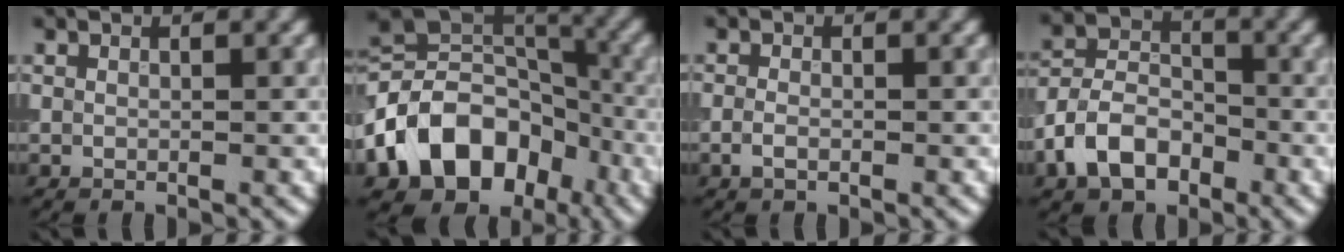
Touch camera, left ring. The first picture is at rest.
{"total": 12.4, "force": [-5.1, 9.0, 6.8], "torque": [-0.128, 0.005, -0.099]}
{"total": 1.3, "force": [-0.5, 0.7, 1.0], "torque": [-0.022, 0.000, -0.012]}
{"total": 5.8, "force": [-3.0, 3.8, 3.2], "torque": [-0.060, 0.003, -0.062]}